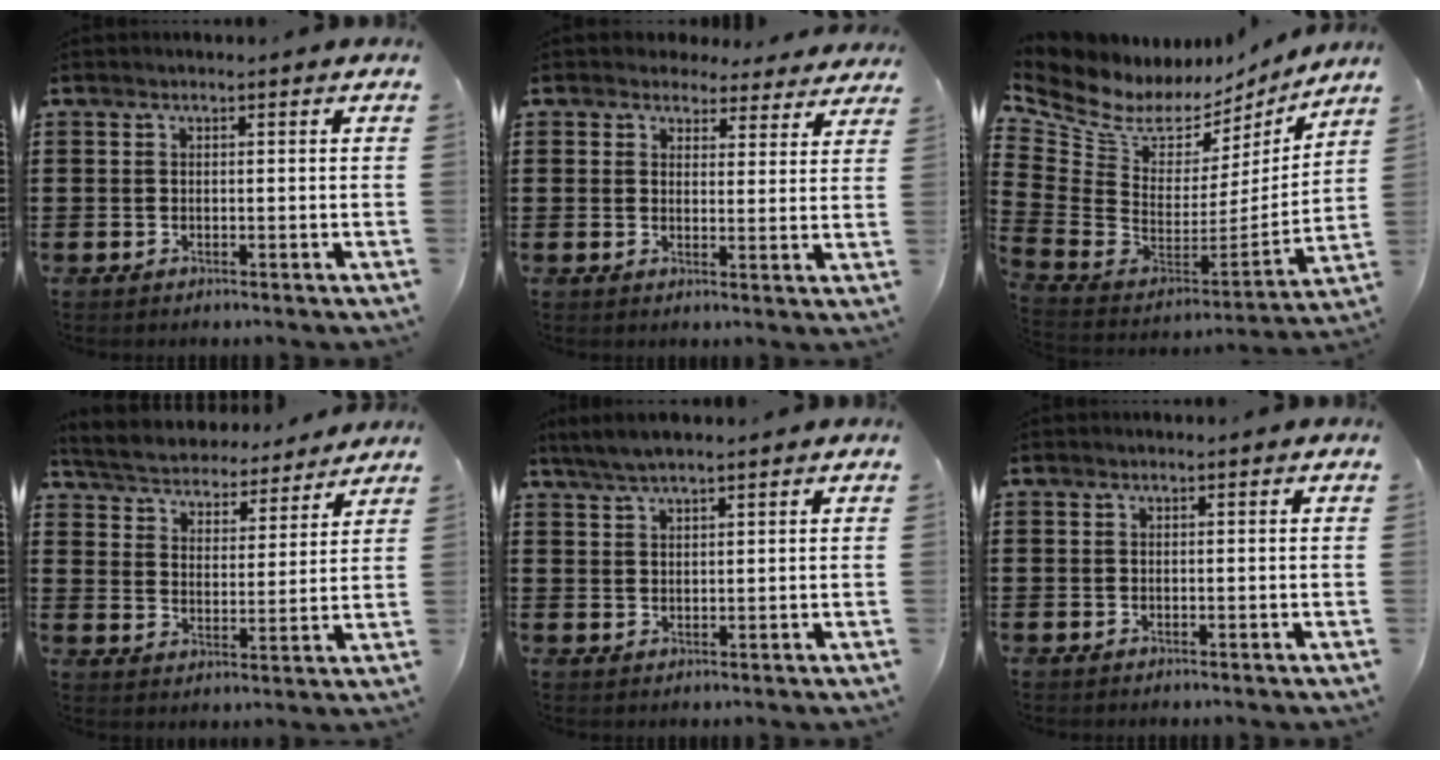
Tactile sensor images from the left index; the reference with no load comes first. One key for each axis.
{"total": 3.8, "fx": 3.5, "fy": 1.3, "fz": 0.5, "tx": -0.016, "ty": -0.010, "tz": 0.064}
{"total": 6.5, "fx": 4.9, "fy": 3.8, "fz": 2.2, "tx": -0.080, "ty": -0.046, "tz": 0.085}
{"total": 4.9, "fx": 4.9, "fy": 0.3, "fz": 0.3, "tx": -0.034, "ty": -0.035, "tz": 0.082}
{"total": 2.9, "fx": 2.4, "fy": 0.2, "fz": 1.6, "tx": -0.035, "ty": 0.002, "tz": 0.046}
{"total": 0.0}